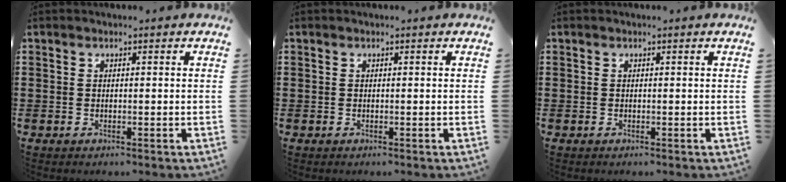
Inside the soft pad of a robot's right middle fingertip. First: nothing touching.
{"total": 0.0}
{"total": 0.0}